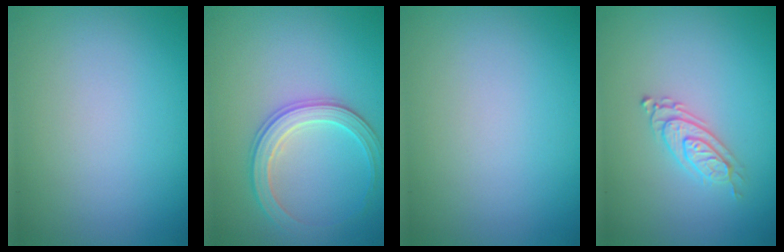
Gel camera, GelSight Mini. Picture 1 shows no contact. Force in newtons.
{"total": 3.1, "press": 3.1, "slide": 0.2}
{"total": 0.0}
{"total": 2.4, "press": 2.0, "slide": 1.4}